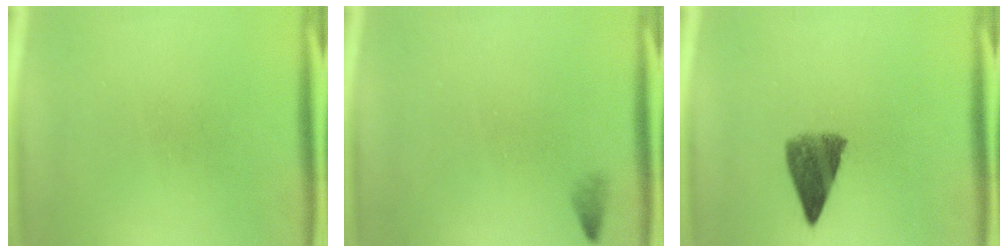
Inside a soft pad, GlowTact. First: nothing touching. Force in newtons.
{"total": 0.8}
{"total": 6.8}